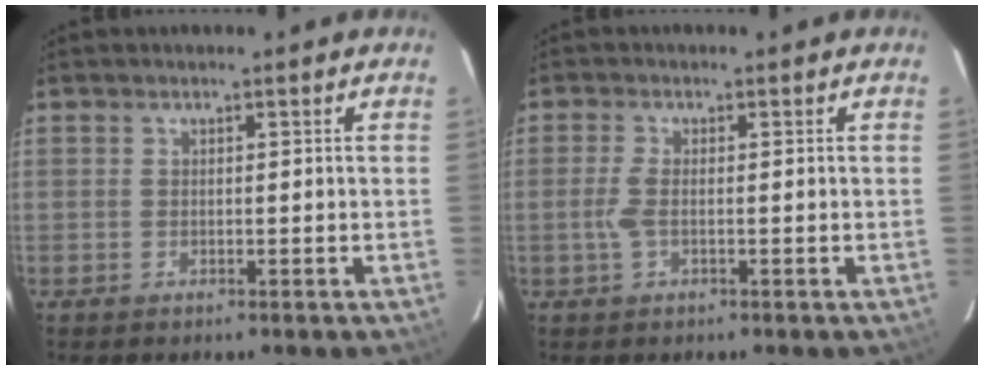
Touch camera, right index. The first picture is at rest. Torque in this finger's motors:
{"motor_torque": [0.42, 0.09, 0.38, 0.08]}